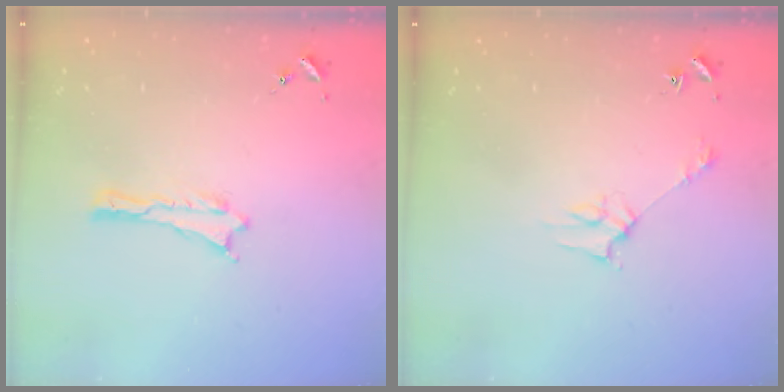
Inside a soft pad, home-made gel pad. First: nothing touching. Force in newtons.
{"total": 2.8, "press": 2.8, "slide": 0.2}